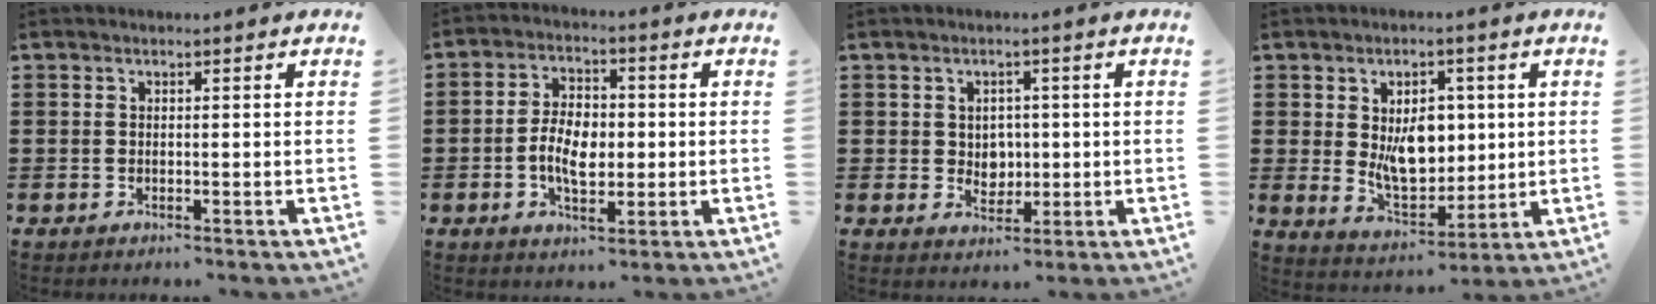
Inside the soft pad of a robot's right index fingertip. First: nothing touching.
{"total": 6.7, "force": [-0.9, 3.7, 5.5], "torque": [-0.106, 0.003, -0.022]}
{"total": 3.2, "force": [0.5, 2.9, 1.2], "torque": [-0.018, 0.005, 0.003]}
{"total": 8.2, "force": [1.2, 5.4, 6.0], "torque": [-0.094, 0.004, 0.019]}